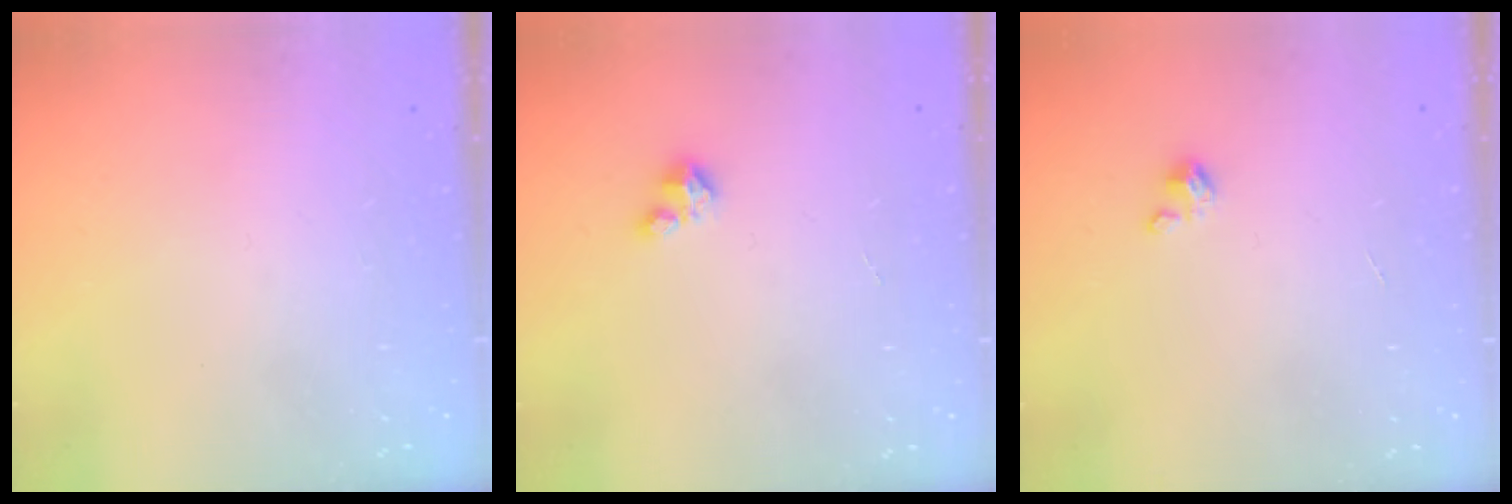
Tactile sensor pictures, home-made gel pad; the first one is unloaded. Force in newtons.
{"total": 1.5, "press": 1.5, "slide": 0.2}
{"total": 2.0, "press": 1.9, "slide": 0.3}